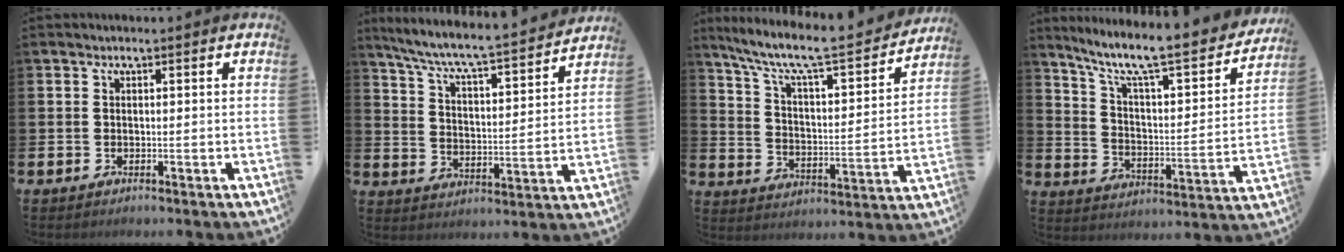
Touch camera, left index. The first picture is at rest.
{"total": 6.9, "force": [6.5, 0.4, 2.5], "torque": [-0.081, -0.054, 0.106]}
{"total": 8.9, "force": [7.6, 1.6, 4.2], "torque": [-0.110, -0.056, 0.123]}
{"total": 9.2, "force": [7.6, 1.7, 4.8], "torque": [-0.114, -0.061, 0.120]}